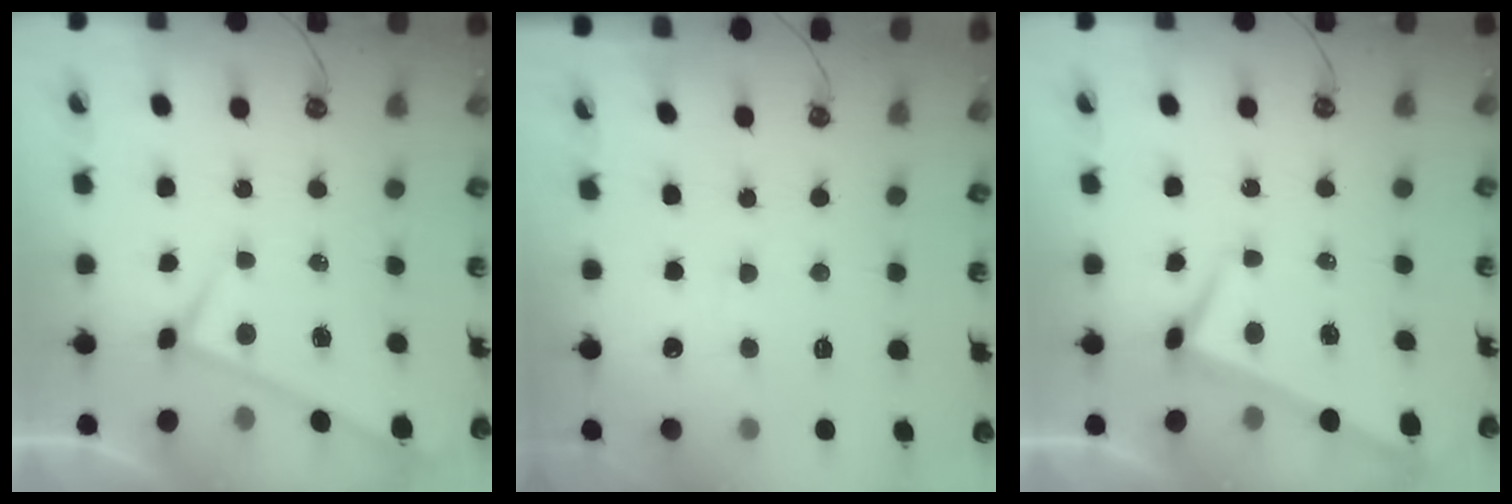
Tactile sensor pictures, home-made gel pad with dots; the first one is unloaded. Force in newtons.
{"total": 1.8, "press": 1.7, "slide": 0.6}
{"total": 3.5, "press": 3.5, "slide": 0.7}